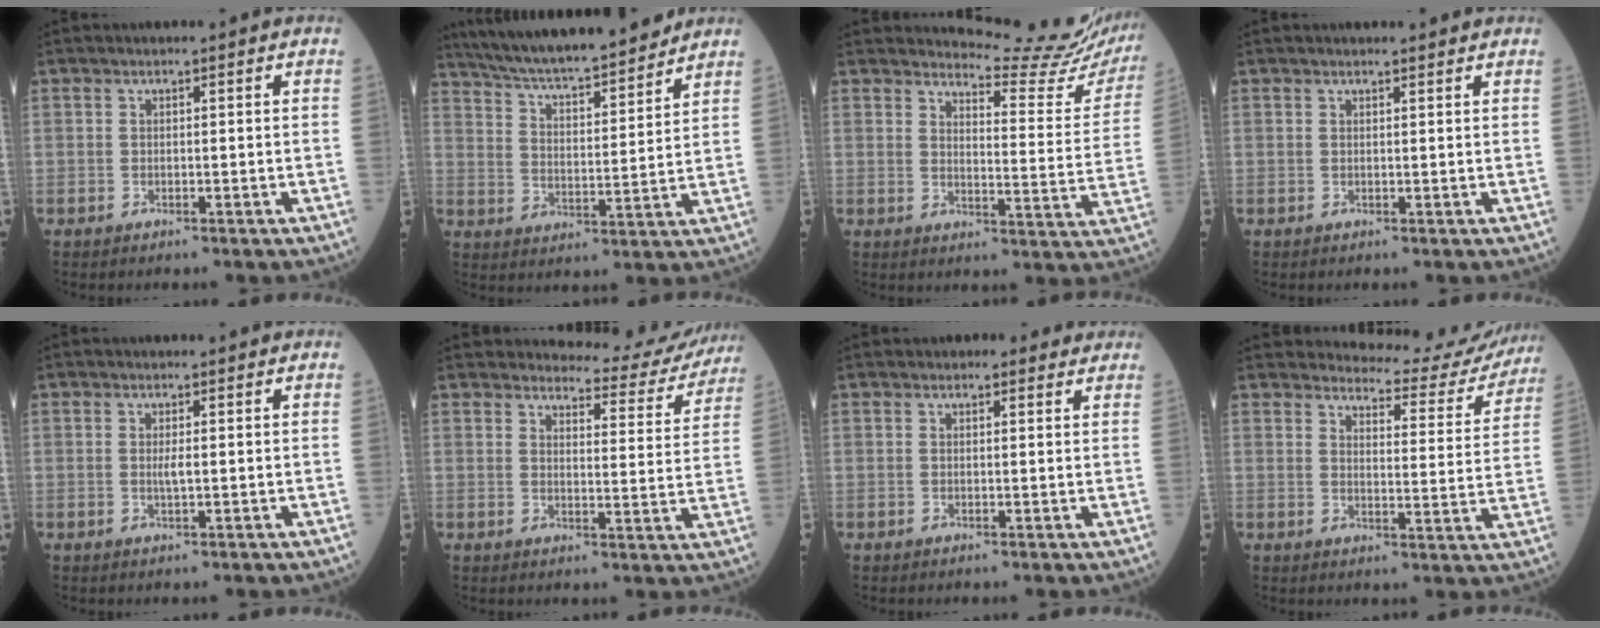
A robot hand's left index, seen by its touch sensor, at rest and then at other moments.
{"total": 18.5, "force": [16.6, 1.9, 8.0], "torque": [-0.136, 0.014, 0.260]}
{"total": 15.0, "force": [14.9, -0.6, 1.8], "torque": [-0.022, -0.116, 0.160]}
{"total": 1.8, "force": [1.7, 0.2, 0.4], "torque": [-0.009, 0.003, 0.019]}
{"total": 1.4, "force": [-0.1, 0.2, 1.3], "torque": [-0.028, -0.002, -0.001]}
{"total": 11.3, "force": [11.1, 1.9, 0.6], "torque": [0.009, -0.043, 0.115]}
{"total": 2.1, "force": [1.7, 1.1, 0.6], "torque": [-0.003, 0.005, 0.014]}
{"total": 13.5, "force": [13.4, 2.0, 0.8], "torque": [0.008, -0.060, 0.139]}